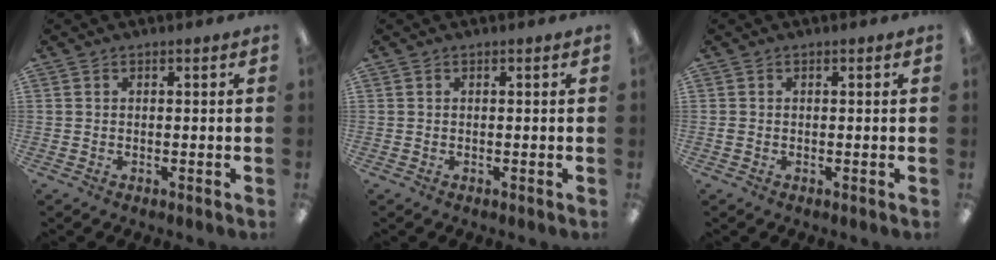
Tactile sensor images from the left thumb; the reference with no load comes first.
{"total": 0.0}
{"total": 0.8, "force": [-0.1, 0.6, 0.6], "torque": [-0.011, 0.003, -0.003]}